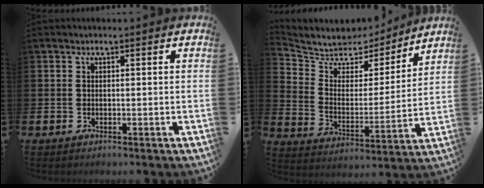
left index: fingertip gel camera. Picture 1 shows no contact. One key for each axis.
{"total": 6.4, "fx": 5.7, "fy": 2.7, "fz": 0.4, "tx": -0.050, "ty": -0.049, "tz": 0.097}